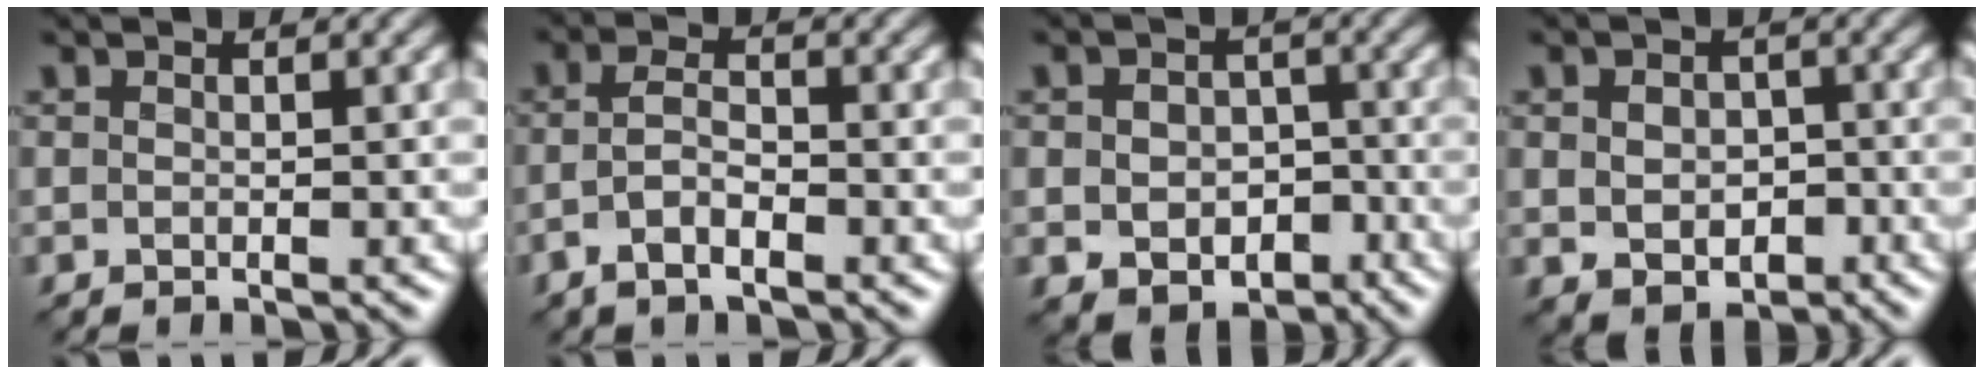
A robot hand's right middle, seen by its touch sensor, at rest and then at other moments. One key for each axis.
{"total": 2.8, "fx": -1.5, "fy": 0.8, "fz": 2.2, "tx": -0.047, "ty": 0.007, "tz": -0.034}
{"total": 5.9, "fx": -2.3, "fy": 4.4, "fz": 3.2, "tx": -0.037, "ty": -0.017, "tz": -0.032}
{"total": 3.6, "fx": -0.7, "fy": 2.7, "fz": 2.2, "tx": -0.035, "ty": -0.007, "tz": -0.008}